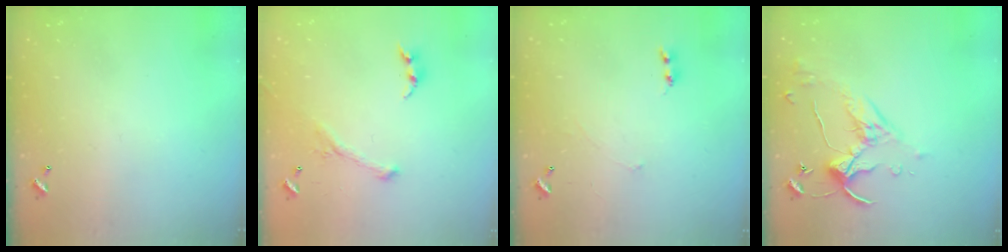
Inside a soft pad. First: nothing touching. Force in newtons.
{"total": 2.8, "press": 2.6, "slide": 0.9}
{"total": 1.6, "press": 1.5, "slide": 0.5}
{"total": 4.8, "press": 4.7, "slide": 1.0}